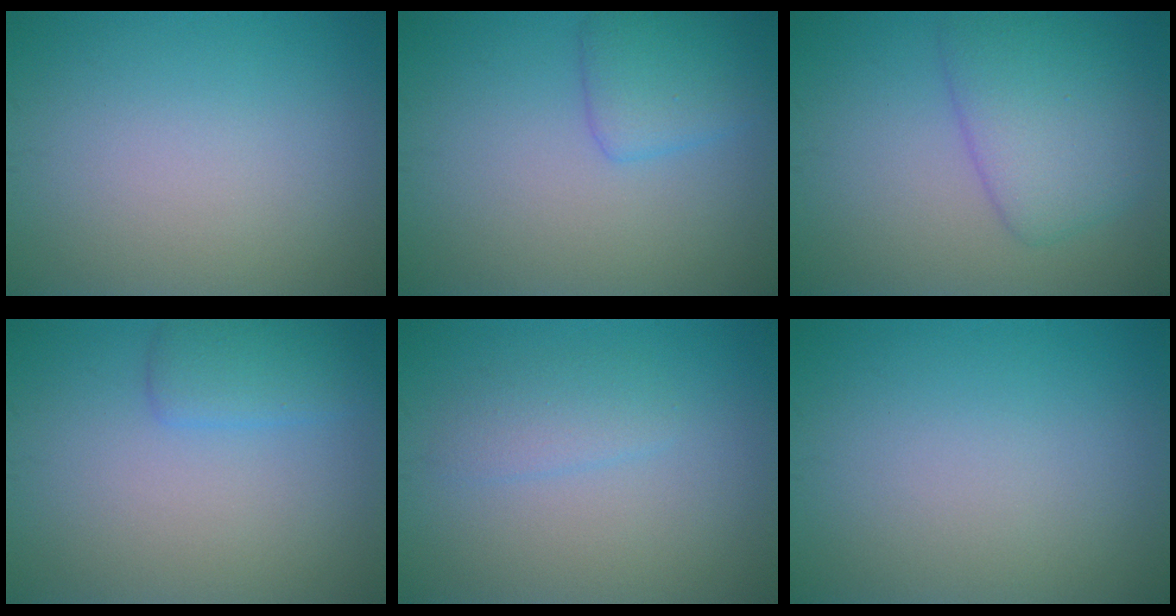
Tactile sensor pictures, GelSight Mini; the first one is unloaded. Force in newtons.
{"total": 2.7, "press": 2.7, "slide": 0.1}
{"total": 4.9, "press": 4.9, "slide": 0.1}
{"total": 2.4, "press": 2.4, "slide": 0.1}
{"total": 1.8, "press": 1.8, "slide": 0.0}
{"total": 0.0}